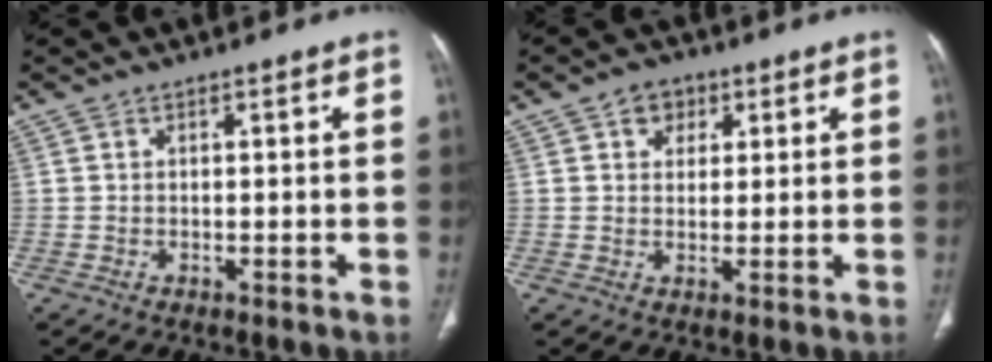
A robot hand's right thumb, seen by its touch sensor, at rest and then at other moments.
{"total": 4.5, "force": [2.1, 3.6, 1.8], "torque": [-0.002, -0.005, 0.029]}